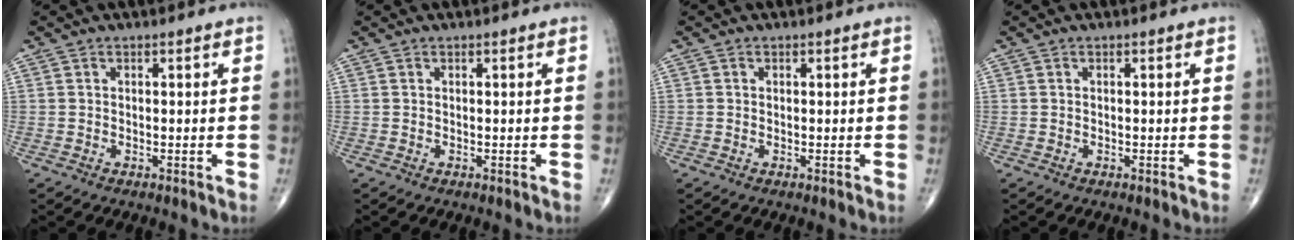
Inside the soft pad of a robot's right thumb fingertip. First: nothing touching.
{"total": 0.0}
{"total": 0.0}
{"total": 0.0}